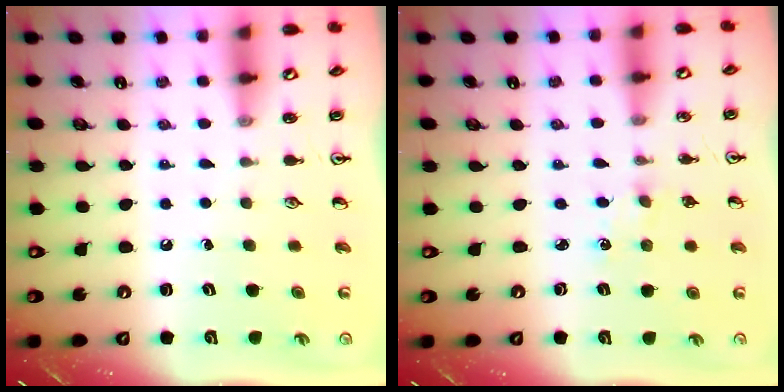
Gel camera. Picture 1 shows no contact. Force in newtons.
{"total": 1.3, "press": 1.3, "slide": 0.3}